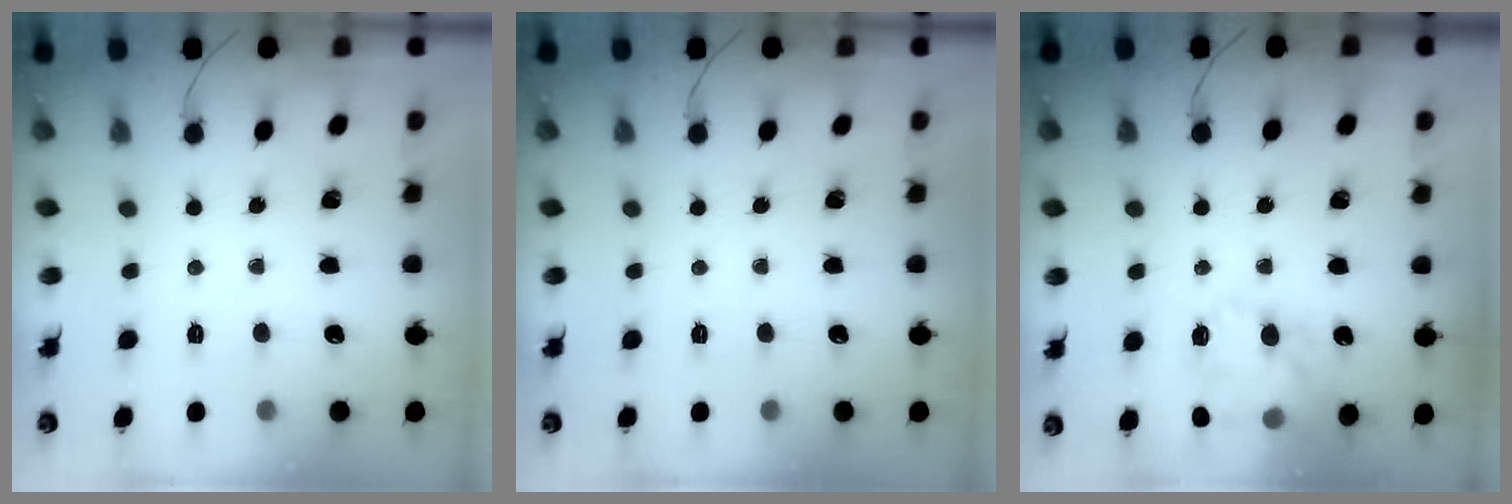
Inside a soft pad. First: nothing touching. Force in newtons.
{"total": 0.0}
{"total": 17.5, "press": 17.3, "slide": 2.7}